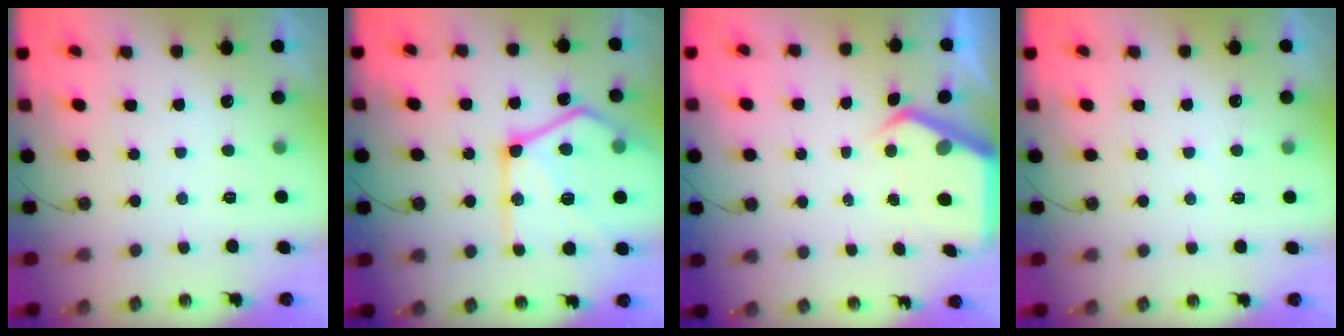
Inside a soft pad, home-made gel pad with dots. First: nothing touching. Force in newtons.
{"total": 25.7, "press": 25.7, "slide": 1.9}
{"total": 5.4, "press": 5.4, "slide": 0.4}
{"total": 3.9, "press": 3.8, "slide": 0.5}